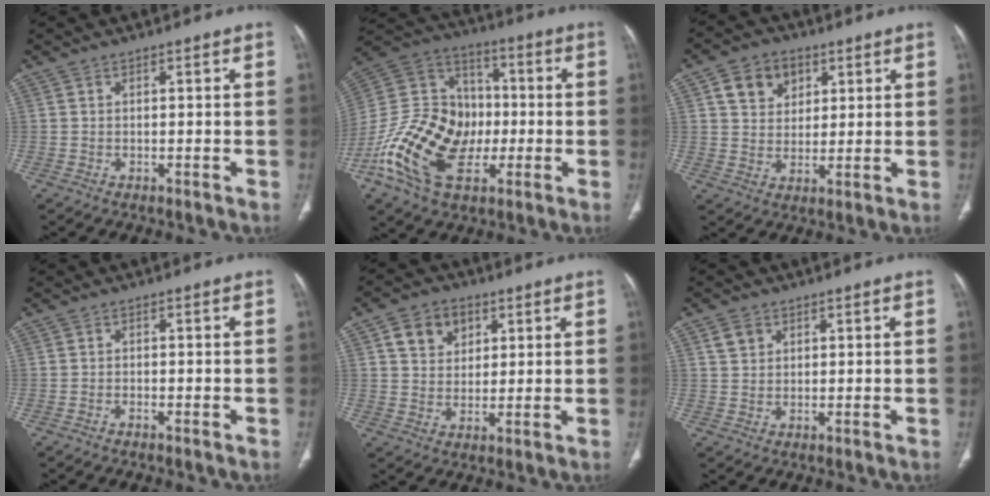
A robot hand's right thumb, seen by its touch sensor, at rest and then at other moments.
{"total": 21.9, "force": [-6.5, 15.2, 14.3], "torque": [-0.257, 0.037, -0.117]}
{"total": 8.6, "force": [3.5, 6.7, 4.0], "torque": [-0.031, -0.011, 0.060]}
{"total": 0.6, "force": [-0.6, 0.1, 0.3], "torque": [-0.008, 0.004, -0.012]}
{"total": 7.8, "force": [3.2, 6.0, 3.7], "torque": [-0.027, -0.010, 0.053]}
{"total": 3.0, "force": [1.5, 2.3, 1.2], "torque": [-0.013, -0.004, 0.030]}